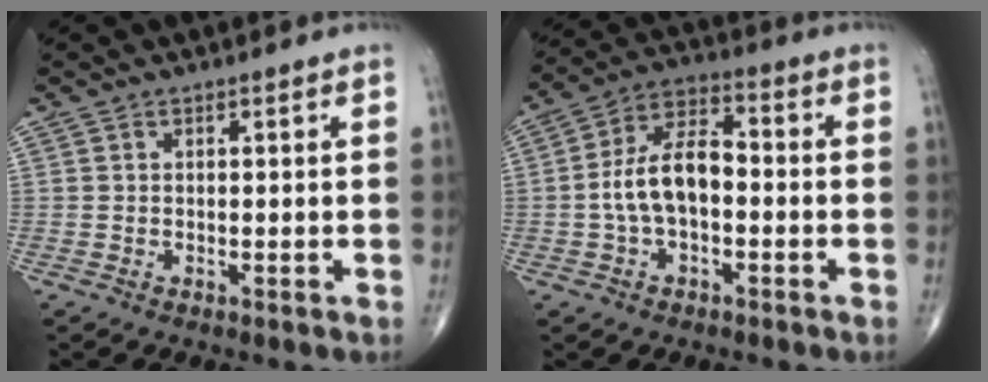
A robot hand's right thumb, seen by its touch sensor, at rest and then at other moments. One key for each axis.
{"total": 10.6, "fx": -1.3, "fy": 5.7, "fz": 8.8, "tx": -0.164, "ty": 0.039, "tz": -0.033}